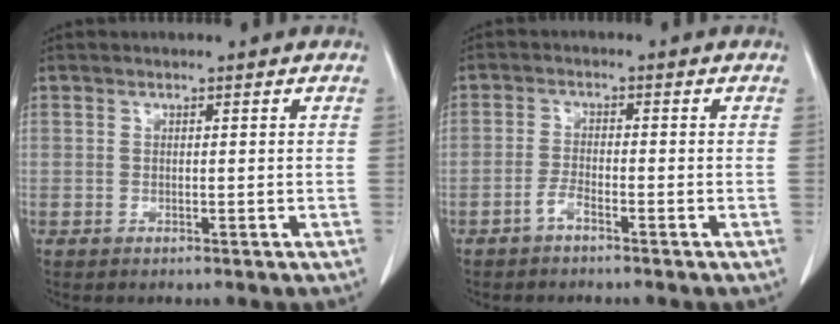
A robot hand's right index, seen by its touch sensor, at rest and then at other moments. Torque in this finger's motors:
{"motor_torque": [0.10, -0.20, 0.21, 0.03]}